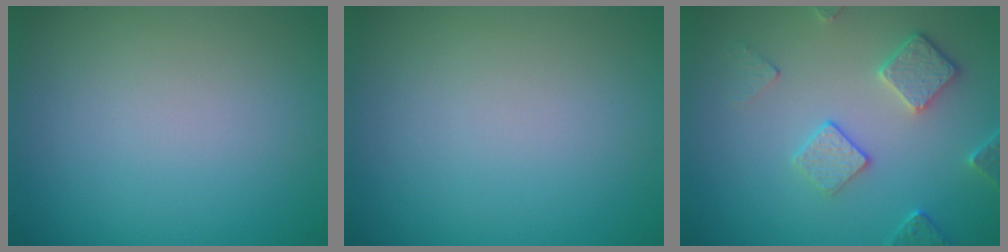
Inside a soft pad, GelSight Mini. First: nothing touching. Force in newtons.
{"total": 0.0}
{"total": 3.7, "press": 3.2, "slide": 2.0}